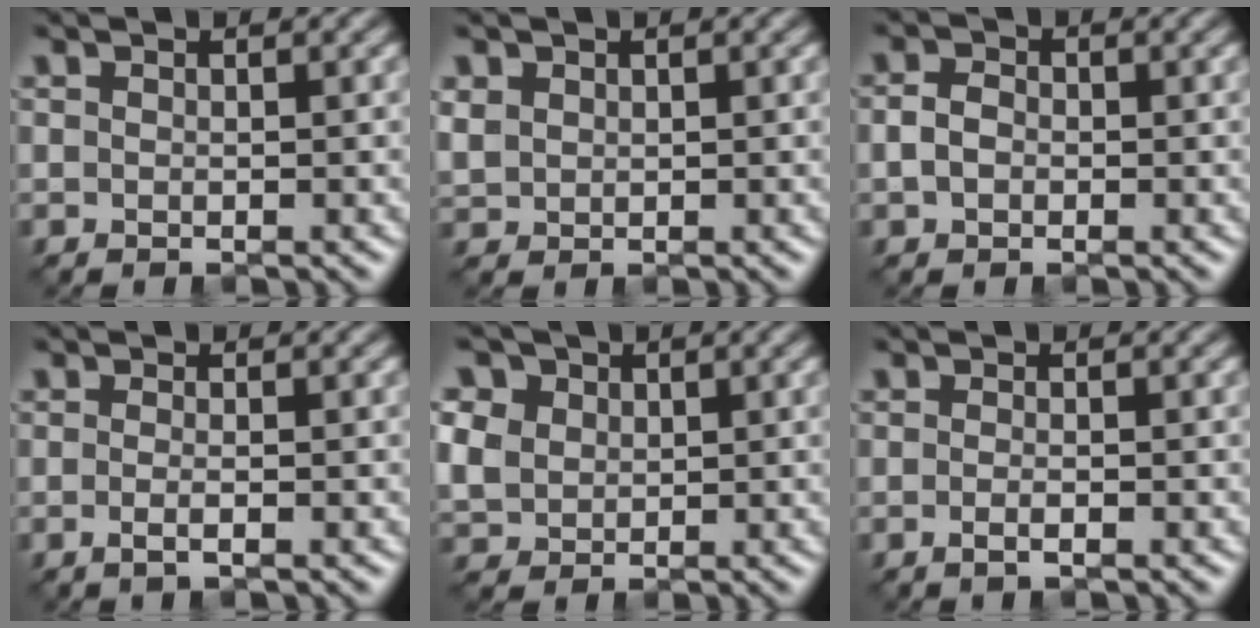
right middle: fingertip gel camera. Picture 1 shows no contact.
{"total": 1.5, "force": [0.8, 1.3, 0.4], "torque": [-0.012, -0.001, 0.020]}
{"total": 1.8, "force": [-0.3, 1.4, 1.1], "torque": [-0.024, 0.000, -0.009]}
{"total": 1.5, "force": [-0.4, 0.5, 1.3], "torque": [-0.021, -0.005, -0.014]}
{"total": 7.2, "force": [3.2, 5.6, 3.2], "torque": [-0.103, 0.020, 0.051]}
{"total": 1.2, "force": [-0.5, 0.3, 1.0], "torque": [-0.017, -0.003, -0.011]}